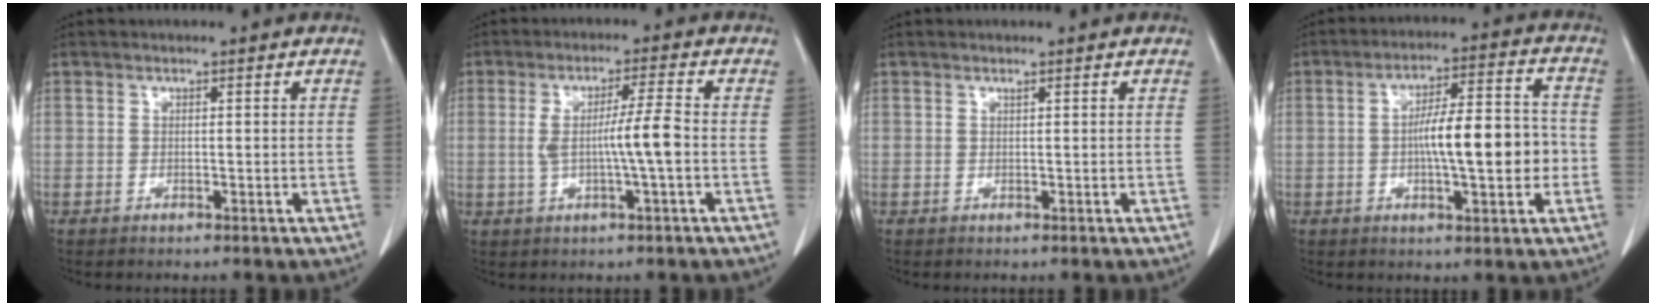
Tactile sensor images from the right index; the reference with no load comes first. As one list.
[{"total": 6.6, "force": [-0.5, -0.5, 6.5], "torque": [-0.116, 0.001, -0.007]}, {"total": 0.0}, {"total": 11.6, "force": [-1.4, 2.4, 11.2], "torque": [-0.183, 0.020, -0.021]}]